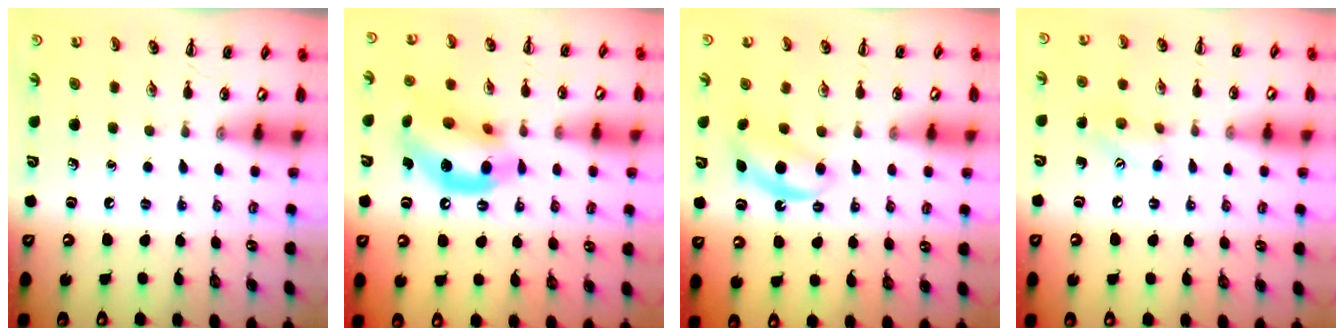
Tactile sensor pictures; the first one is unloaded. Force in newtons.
{"total": 14.6, "press": 14.1, "slide": 3.9}
{"total": 5.6, "press": 5.5, "slide": 1.3}
{"total": 7.9, "press": 7.7, "slide": 1.6}